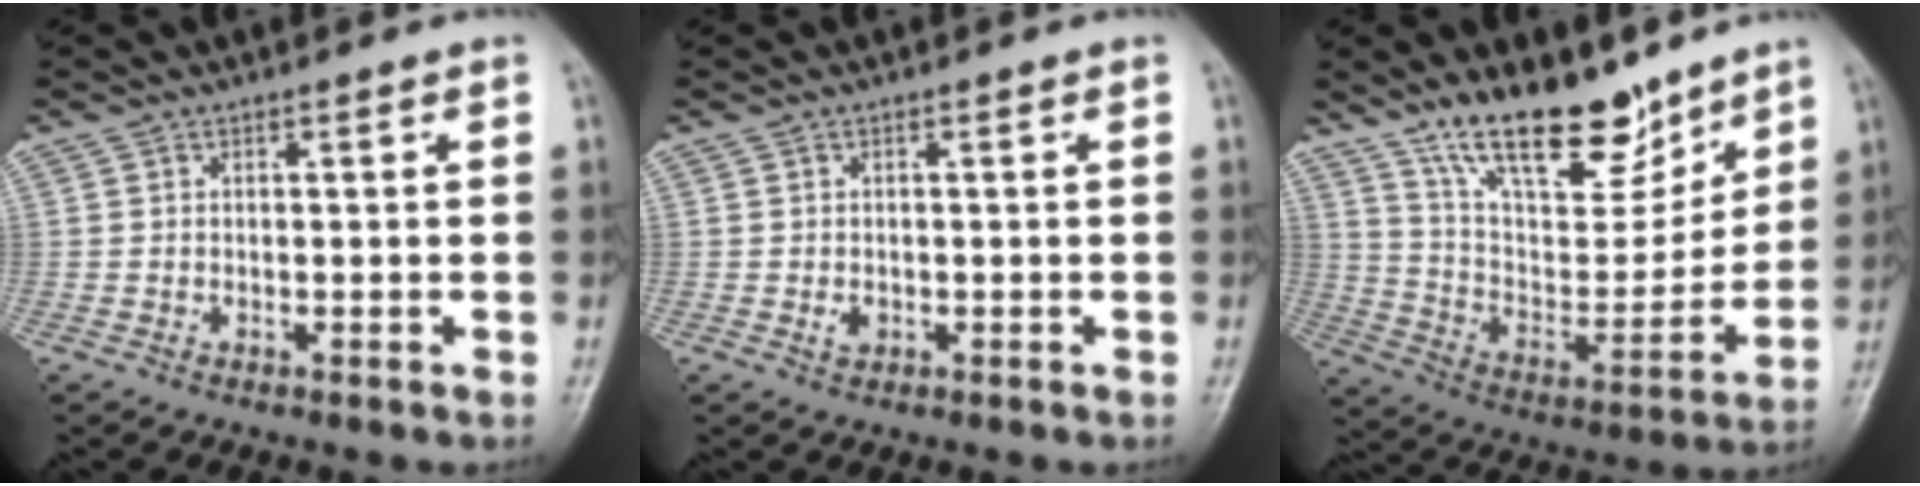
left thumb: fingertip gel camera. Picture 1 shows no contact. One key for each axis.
{"total": 1.3, "fx": -0.4, "fy": 1.0, "fz": 0.8, "tx": -0.006, "ty": 0.001, "tz": -0.004}
{"total": 19.9, "fx": 14.2, "fy": 7.9, "fz": 11.4, "tx": -0.136, "ty": -0.083, "tz": 0.251}